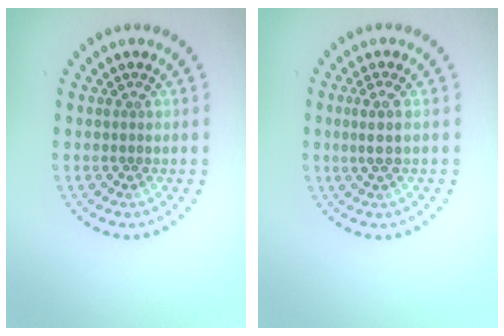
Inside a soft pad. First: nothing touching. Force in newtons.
{"total": 1.7, "press": 1.3, "slide": 1.1}